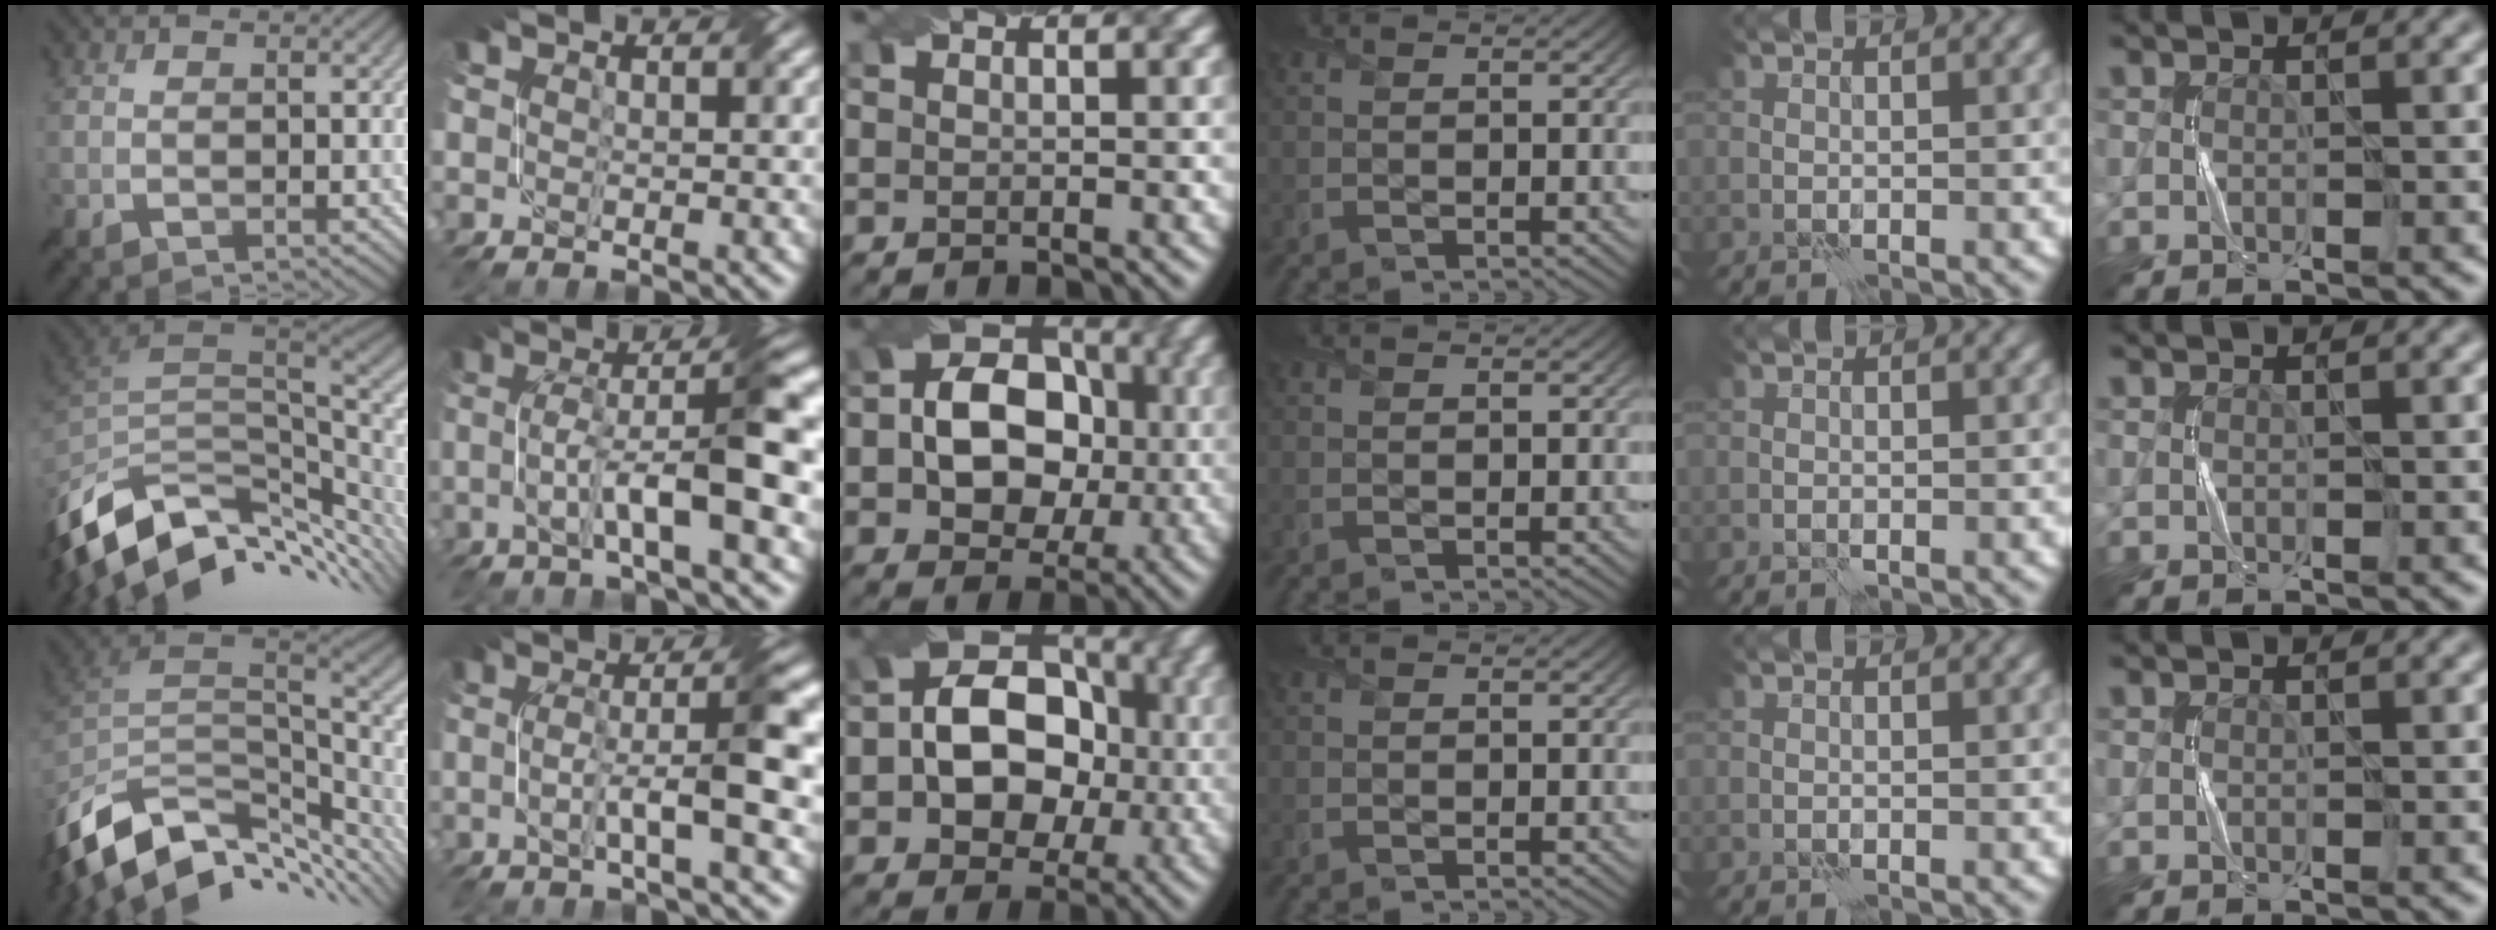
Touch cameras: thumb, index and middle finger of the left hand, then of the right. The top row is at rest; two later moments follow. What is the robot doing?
{"motion": "twist", "object": "screw"}